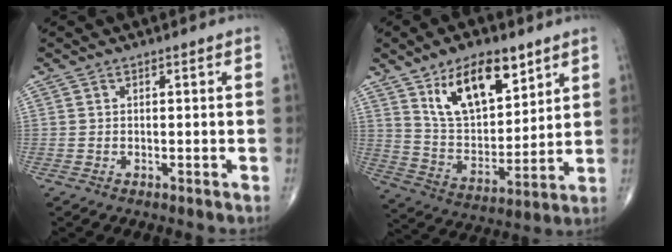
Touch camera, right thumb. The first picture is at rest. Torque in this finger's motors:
{"motor_torque": [0.47, 3.42, 0.54, 0.59, 0.13]}